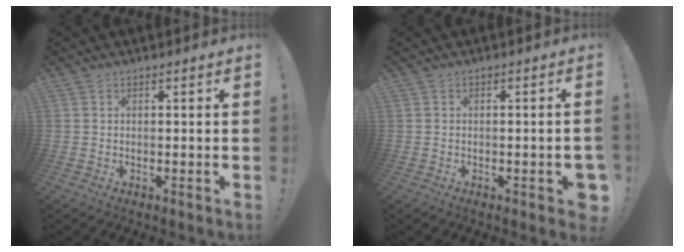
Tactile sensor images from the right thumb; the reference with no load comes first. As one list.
[{"total": 2.4, "force": [-1.1, 0.7, 2.0], "torque": [-0.029, 0.006, -0.015]}]